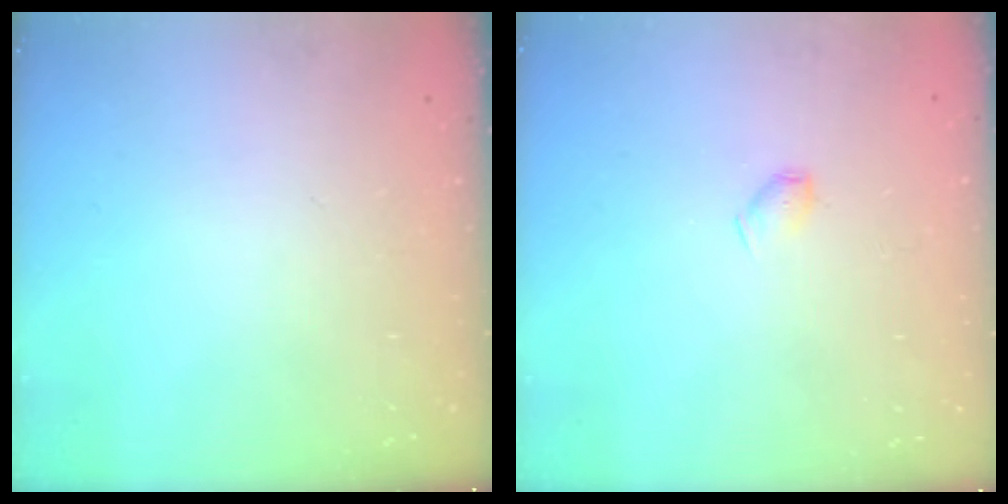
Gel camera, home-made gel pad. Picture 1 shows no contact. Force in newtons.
{"total": 4.0, "press": 4.0, "slide": 0.7}